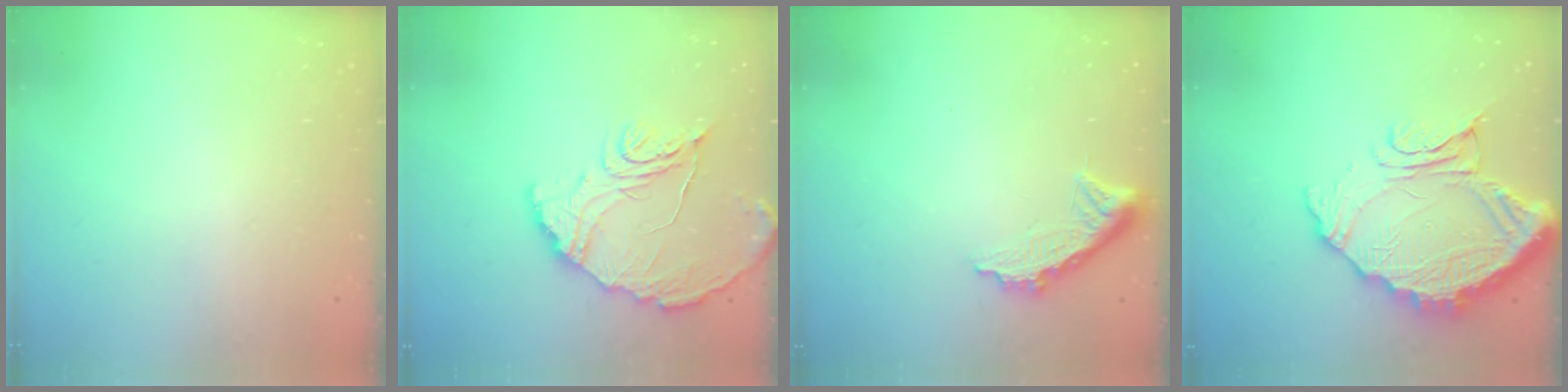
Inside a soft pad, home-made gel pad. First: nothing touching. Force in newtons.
{"total": 14.0, "press": 14.0, "slide": 0.5}
{"total": 9.5, "press": 9.5, "slide": 0.5}
{"total": 16.5, "press": 16.4, "slide": 1.3}